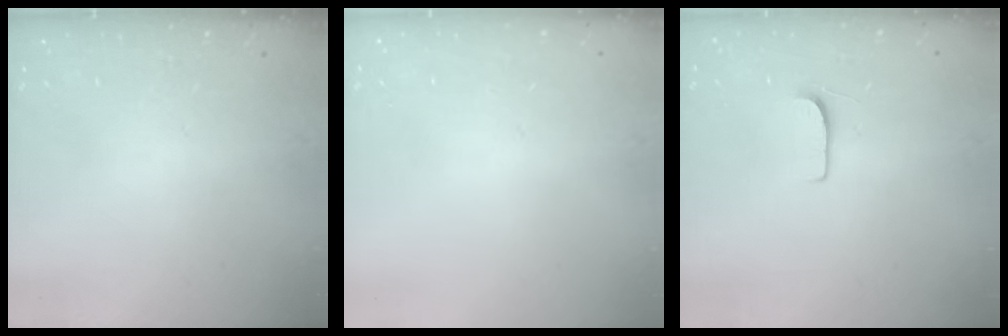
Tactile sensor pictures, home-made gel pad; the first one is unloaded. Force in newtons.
{"total": 0.0}
{"total": 5.9, "press": 5.9, "slide": 0.4}